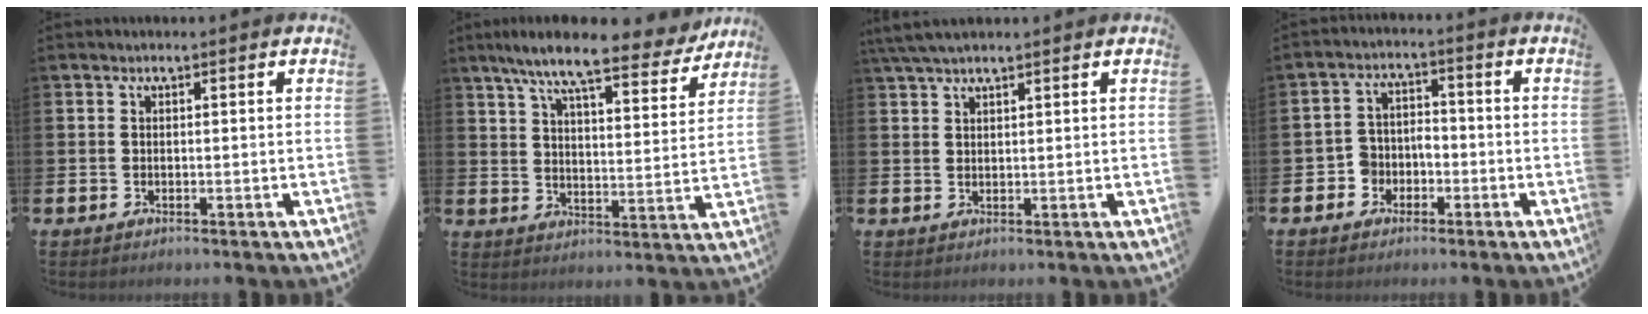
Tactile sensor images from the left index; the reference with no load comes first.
{"total": 9.6, "force": [8.4, 1.2, 4.6], "torque": [-0.104, -0.044, 0.143]}
{"total": 3.6, "force": [3.0, 0.7, 1.8], "torque": [-0.046, 0.001, 0.057]}
{"total": 3.7, "force": [-2.1, 3.0, 0.3], "torque": [-0.023, 0.005, -0.048]}